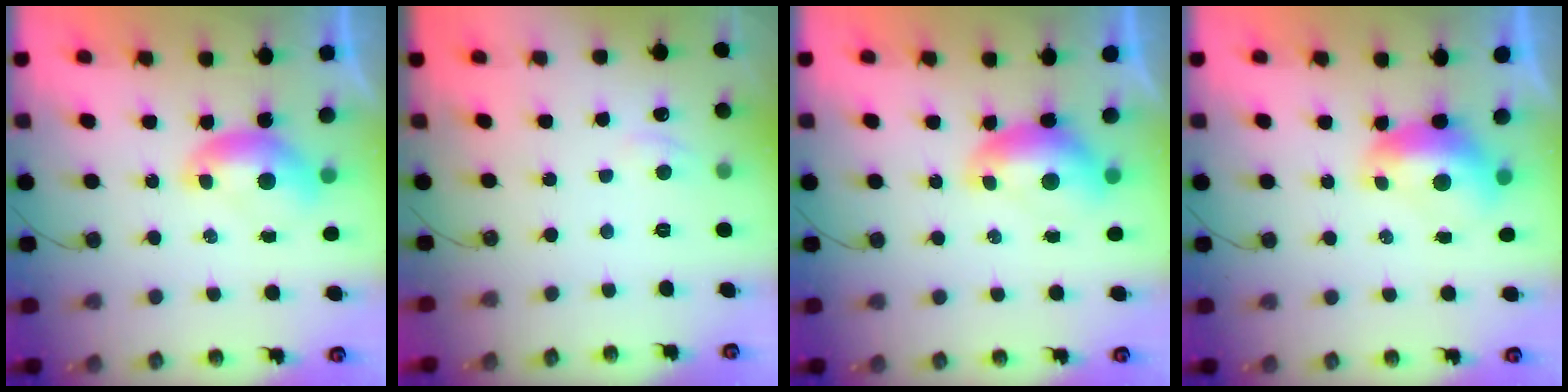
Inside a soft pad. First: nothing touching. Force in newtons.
{"total": 1.7, "press": 1.6, "slide": 0.5}
{"total": 0.0}
{"total": 1.6, "press": 1.4, "slide": 0.7}